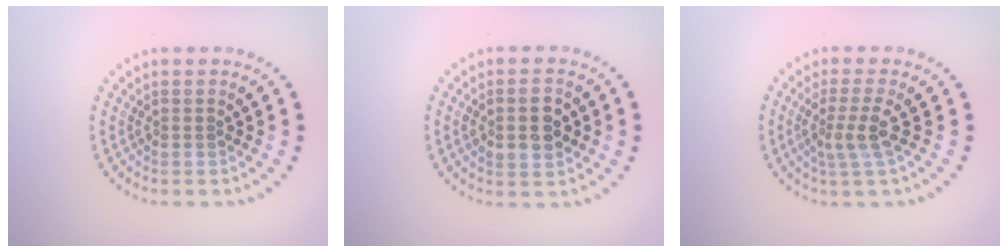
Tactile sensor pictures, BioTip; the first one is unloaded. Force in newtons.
{"total": 3.1, "press": 3.1, "slide": 0.3}
{"total": 2.6, "press": 2.0, "slide": 1.8}